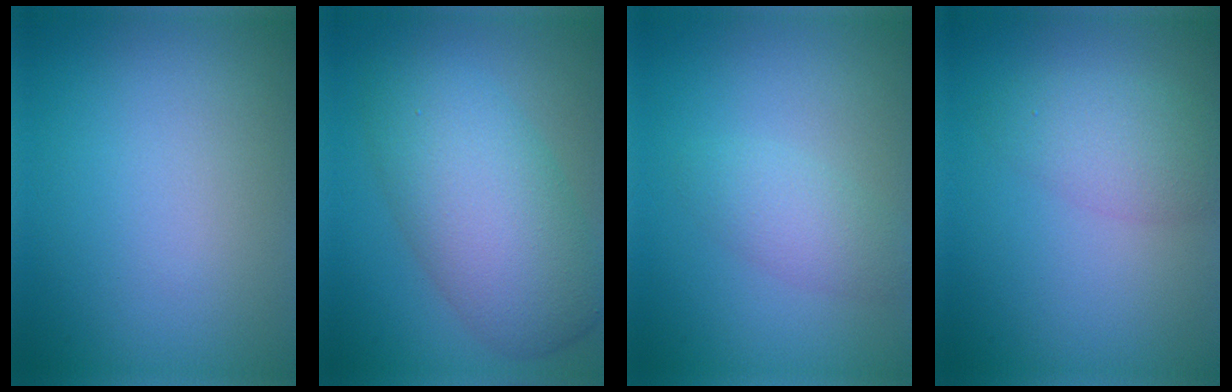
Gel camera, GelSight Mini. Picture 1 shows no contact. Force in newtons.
{"total": 8.2, "press": 8.2, "slide": 0.3}
{"total": 2.4, "press": 2.4, "slide": 0.1}
{"total": 3.0, "press": 3.0, "slide": 0.0}